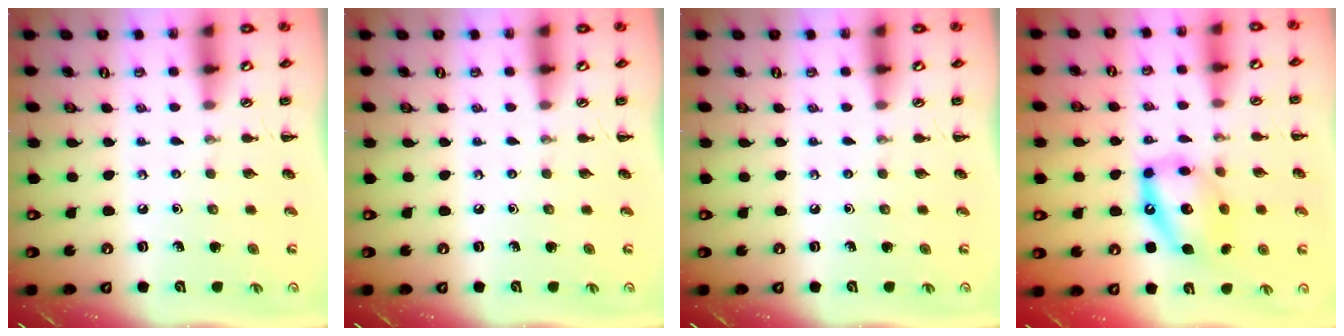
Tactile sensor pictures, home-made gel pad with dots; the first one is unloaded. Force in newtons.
{"total": 0.0}
{"total": 0.0}
{"total": 13.0, "press": 12.5, "slide": 3.5}